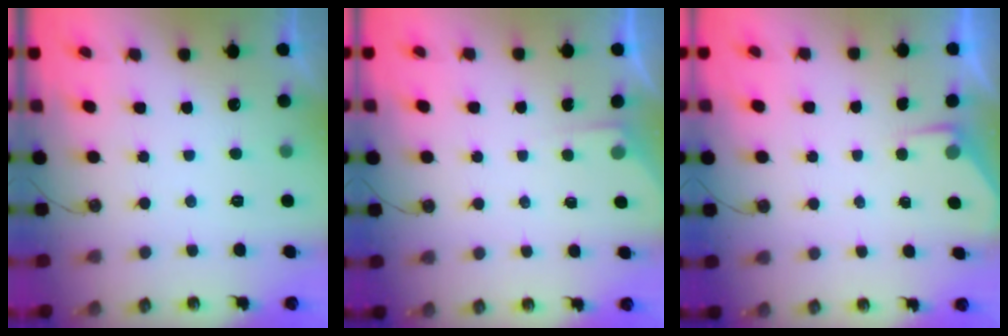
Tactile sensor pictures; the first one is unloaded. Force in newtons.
{"total": 3.0, "press": 2.9, "slide": 0.5}
{"total": 2.8, "press": 2.8, "slide": 0.5}